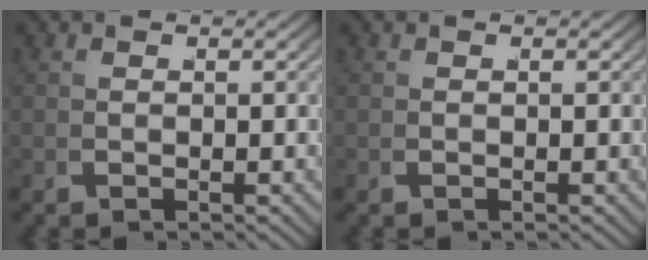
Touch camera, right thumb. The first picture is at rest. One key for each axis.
{"total": 0.0}